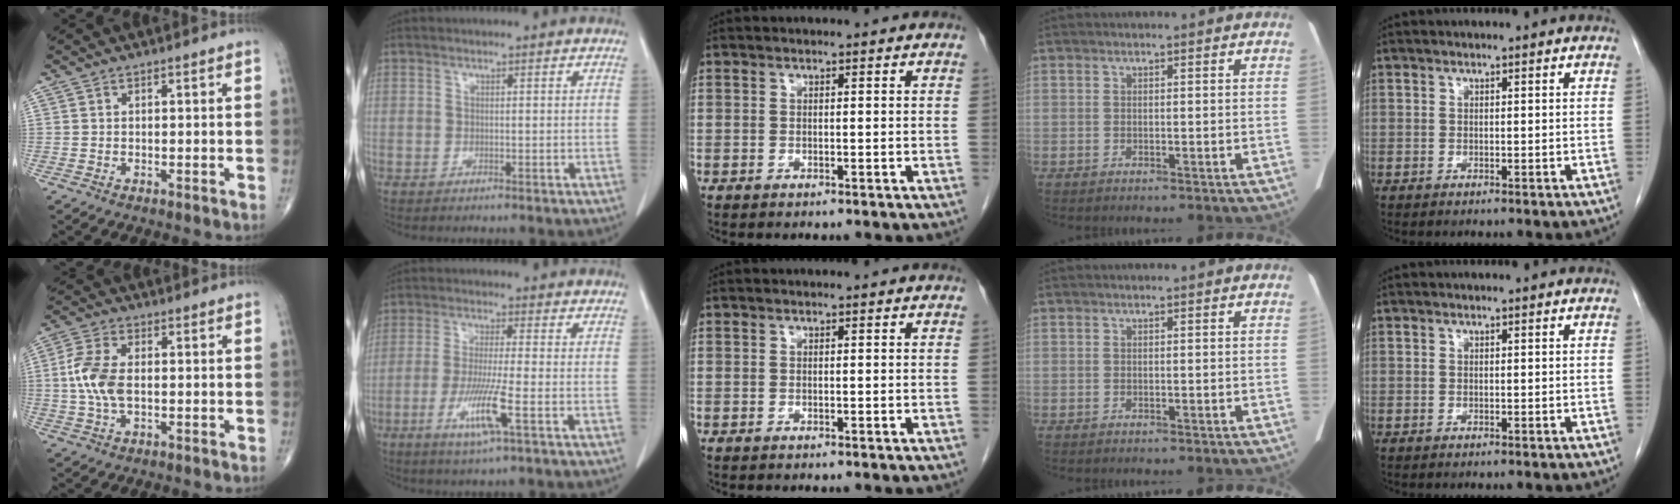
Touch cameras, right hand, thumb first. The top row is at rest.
{"thumb": {"total": 7.9, "force": [-0.1, 4.2, 6.7], "torque": [-0.158, 0.007, -0.004]}, "index": {"total": 7.7, "force": [-2.9, -0.4, 7.1], "torque": [-0.140, -0.021, -0.057]}}